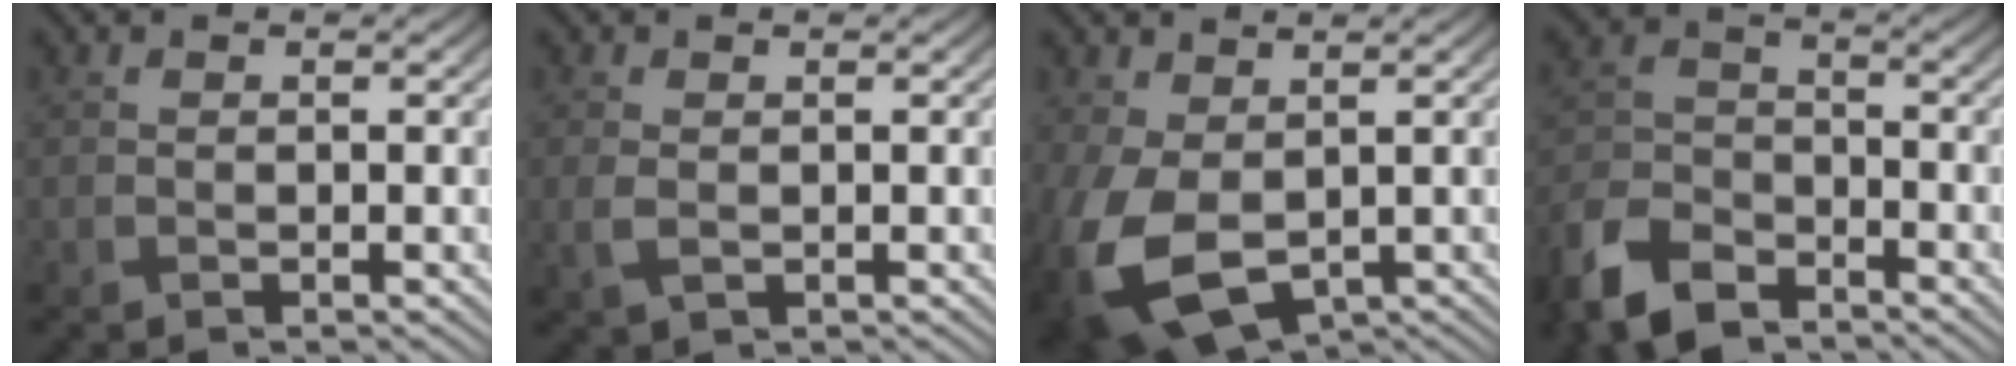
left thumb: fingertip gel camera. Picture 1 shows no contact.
{"total": 2.2, "force": [-0.3, 1.4, 1.7], "torque": [-0.053, -0.006, -0.002]}
{"total": 11.0, "force": [-2.1, 7.0, 8.2], "torque": [-0.225, -0.035, -0.019]}
{"total": 9.9, "force": [-7.3, 4.9, 4.6], "torque": [-0.114, -0.018, -0.158]}